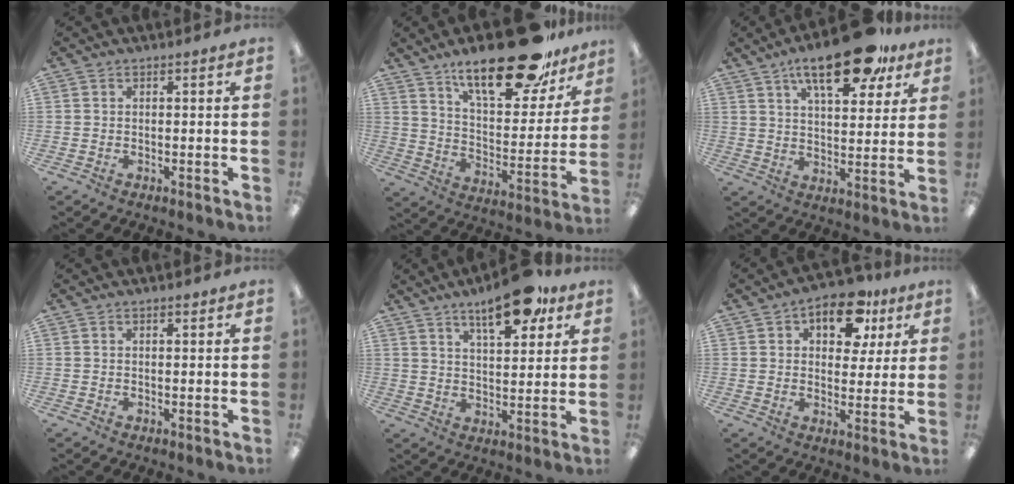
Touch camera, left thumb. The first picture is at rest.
{"total": 24.3, "force": [17.8, 8.6, 14.1], "torque": [-0.206, -0.108, 0.295]}
{"total": 18.4, "force": [11.3, 7.2, 12.6], "torque": [-0.185, -0.047, 0.180]}
{"total": 1.1, "force": [0.8, 0.3, 0.6], "torque": [-0.006, -0.003, 0.012]}
{"total": 14.6, "force": [9.3, 5.6, 9.9], "torque": [-0.135, -0.042, 0.150]}
{"total": 11.9, "force": [6.2, 6.8, 7.6], "torque": [-0.090, -0.018, 0.102]}